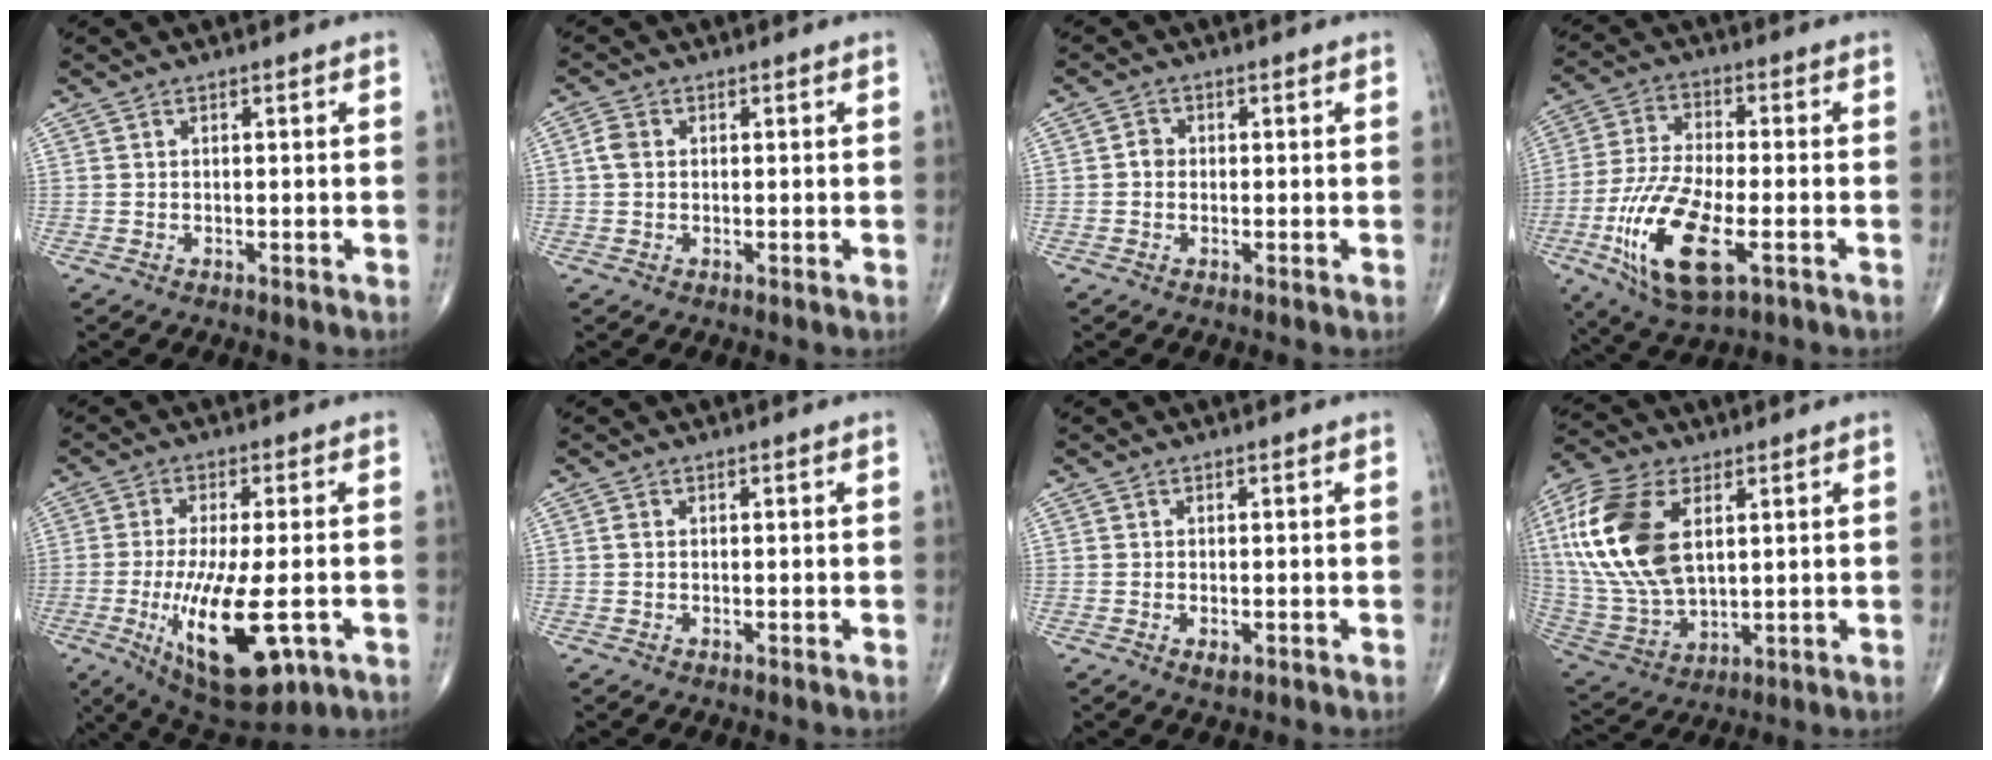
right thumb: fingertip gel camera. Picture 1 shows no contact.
{"total": 2.3, "force": [0.2, 1.8, 1.5], "torque": [-0.030, 0.006, 0.000]}
{"total": 1.8, "force": [-0.2, 1.6, 0.8], "torque": [-0.003, 0.006, -0.007]}
{"total": 17.0, "force": [-5.8, 6.7, 14.4], "torque": [-0.300, 0.002, -0.099]}
{"total": 16.7, "force": [-4.5, 5.6, 15.2], "torque": [-0.277, -0.017, -0.056]}
{"total": 0.6, "force": [0.0, 0.5, 0.4], "torque": [-0.006, 0.000, -0.002]}
{"total": 1.6, "force": [-0.6, 0.8, 1.3], "torque": [-0.021, -0.001, -0.007]}
{"total": 21.0, "force": [5.5, 11.8, 16.5], "torque": [-0.353, -0.019, 0.104]}